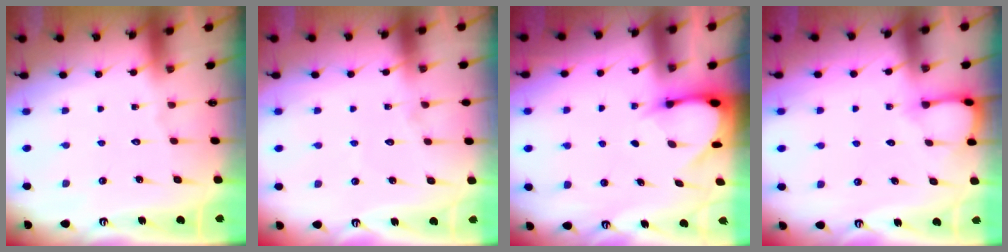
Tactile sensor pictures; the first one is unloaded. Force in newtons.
{"total": 2.7, "press": 2.7, "slide": 0.3}
{"total": 3.6, "press": 3.6, "slide": 0.2}
{"total": 5.2, "press": 5.2, "slide": 0.4}